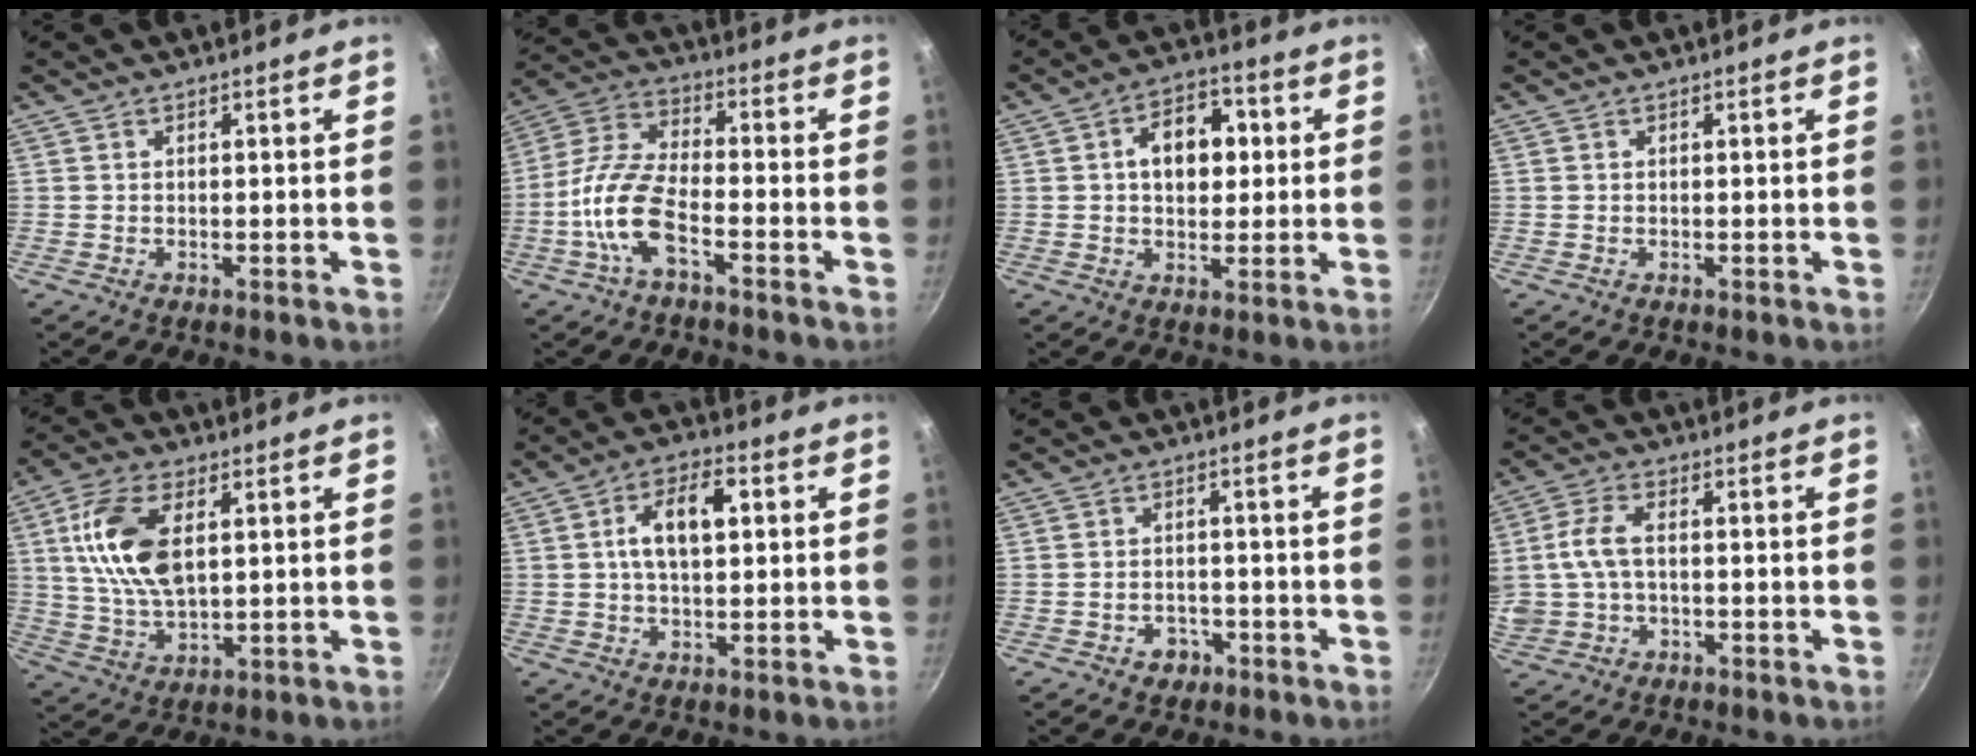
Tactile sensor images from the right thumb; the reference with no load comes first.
{"total": 11.4, "force": [-4.3, 4.8, 9.4], "torque": [-0.203, 0.039, -0.089]}
{"total": 10.1, "force": [1.7, 6.5, 7.5], "torque": [-0.083, 0.011, 0.022]}
{"total": 0.0}
{"total": 13.8, "force": [3.4, 7.0, 11.4], "torque": [-0.226, -0.005, 0.070]}
{"total": 9.3, "force": [1.7, 4.8, 7.8], "torque": [-0.130, 0.016, 0.026]}
{"total": 3.2, "force": [-1.7, 2.5, 1.1], "torque": [0.001, 0.016, -0.022]}
{"total": 8.2, "force": [0.4, 5.0, 6.5], "torque": [-0.149, 0.019, 0.011]}